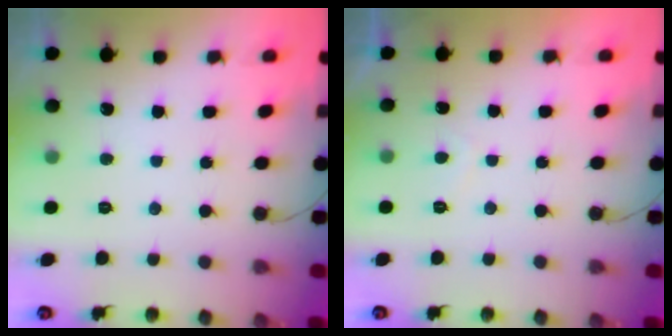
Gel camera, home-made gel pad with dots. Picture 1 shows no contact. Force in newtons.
{"total": 0.9, "press": 0.7, "slide": 0.5}